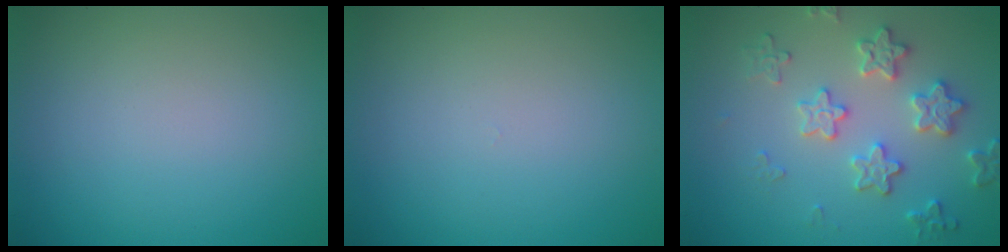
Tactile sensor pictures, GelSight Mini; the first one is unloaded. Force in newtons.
{"total": 0.0}
{"total": 3.6, "press": 3.6, "slide": 0.4}